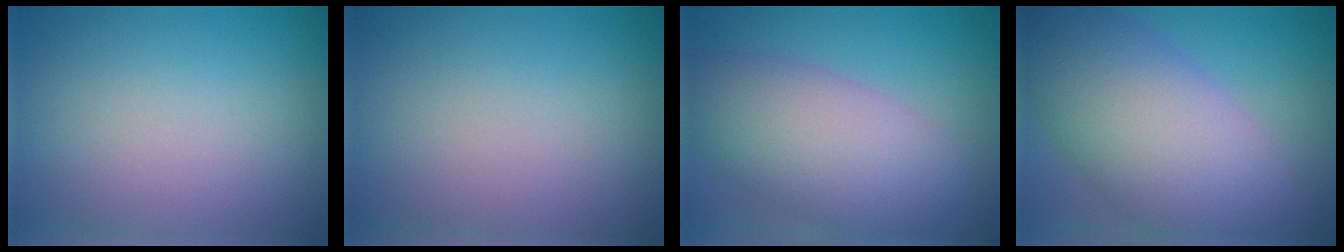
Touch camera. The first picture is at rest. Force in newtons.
{"total": 0.0}
{"total": 7.9, "press": 7.9, "slide": 0.3}
{"total": 11.2, "press": 11.2, "slide": 0.3}